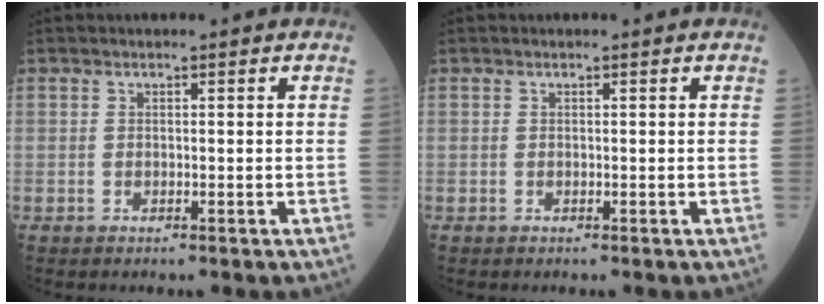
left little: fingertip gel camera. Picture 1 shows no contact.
{"total": 0.0}